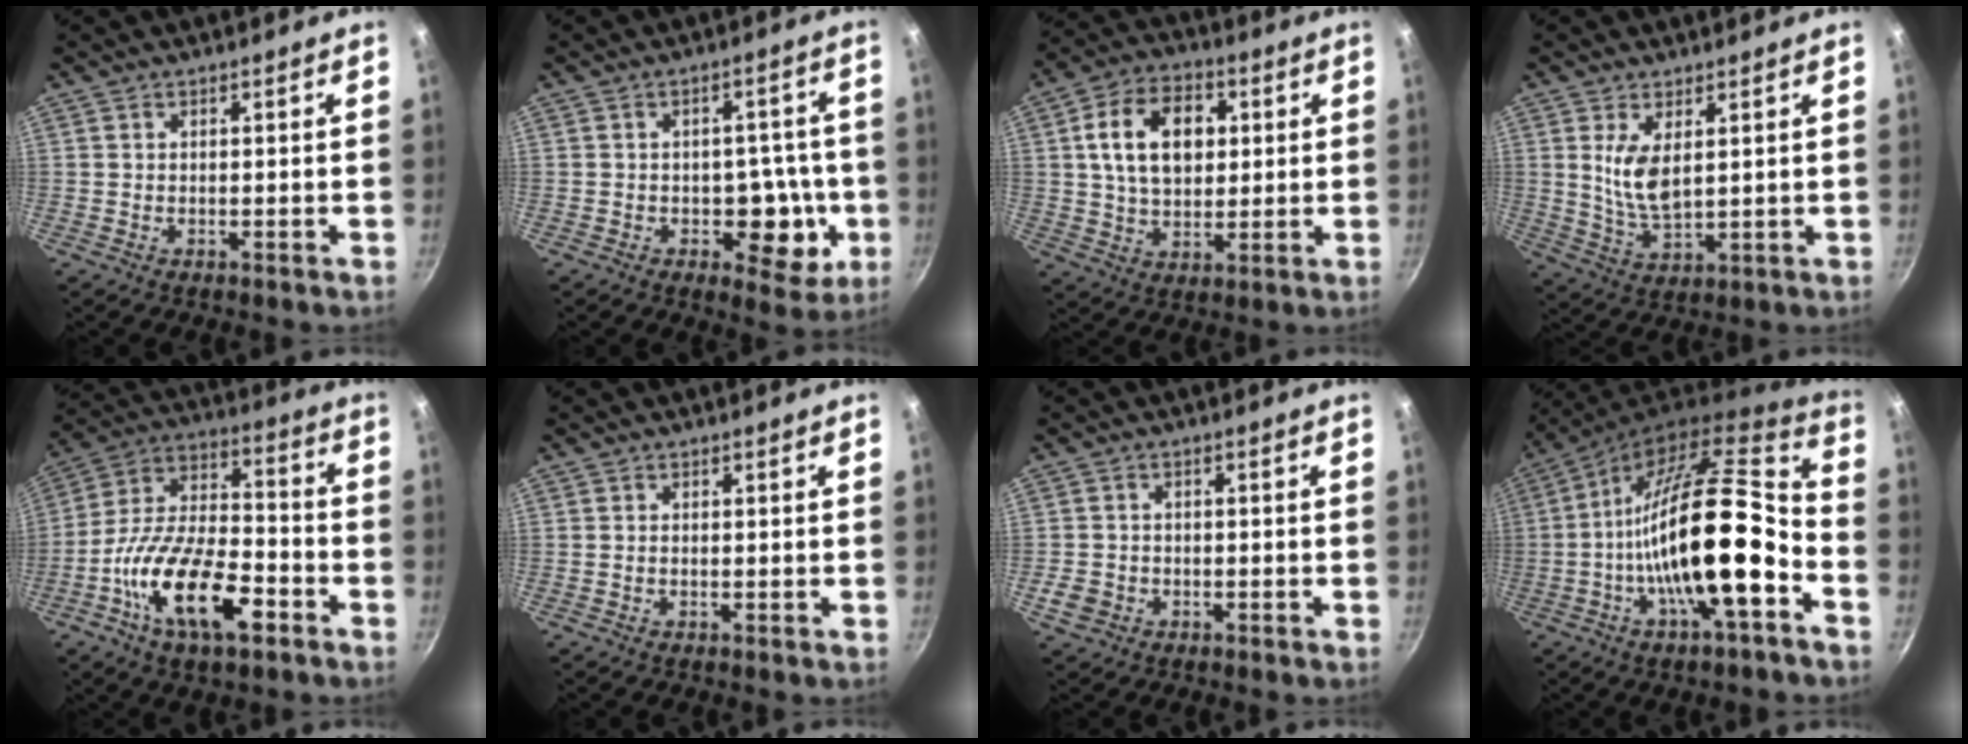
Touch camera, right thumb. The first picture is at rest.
{"total": 10.1, "force": [-2.5, 6.7, 7.2], "torque": [-0.036, 0.013, -0.028]}
{"total": 14.2, "force": [2.9, 9.7, 9.9], "torque": [-0.143, 0.007, 0.043]}
{"total": 7.4, "force": [2.2, 3.4, 6.1], "torque": [-0.113, -0.027, 0.051]}
{"total": 19.5, "force": [-8.4, 8.7, 15.3], "torque": [-0.262, 0.045, -0.163]}
{"total": 0.0}
{"total": 3.6, "force": [-1.5, 2.9, 1.6], "torque": [-0.029, 0.015, -0.021]}
{"total": 21.3, "force": [-6.7, 6.2, 19.2], "torque": [-0.296, 0.038, -0.121]}